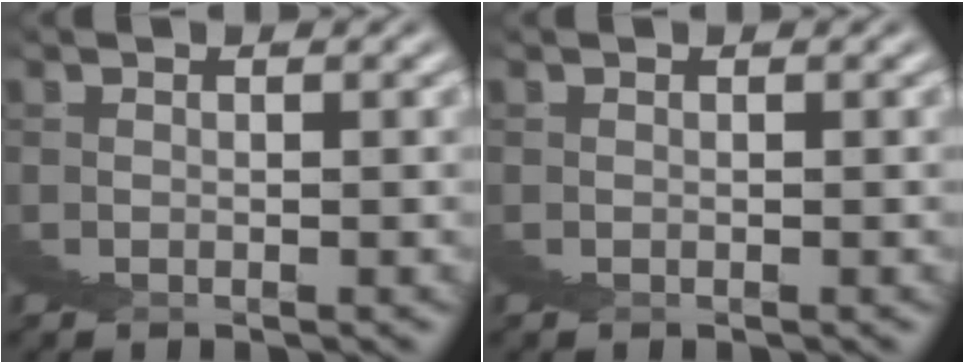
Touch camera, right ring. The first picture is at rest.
{"total": 0.0}